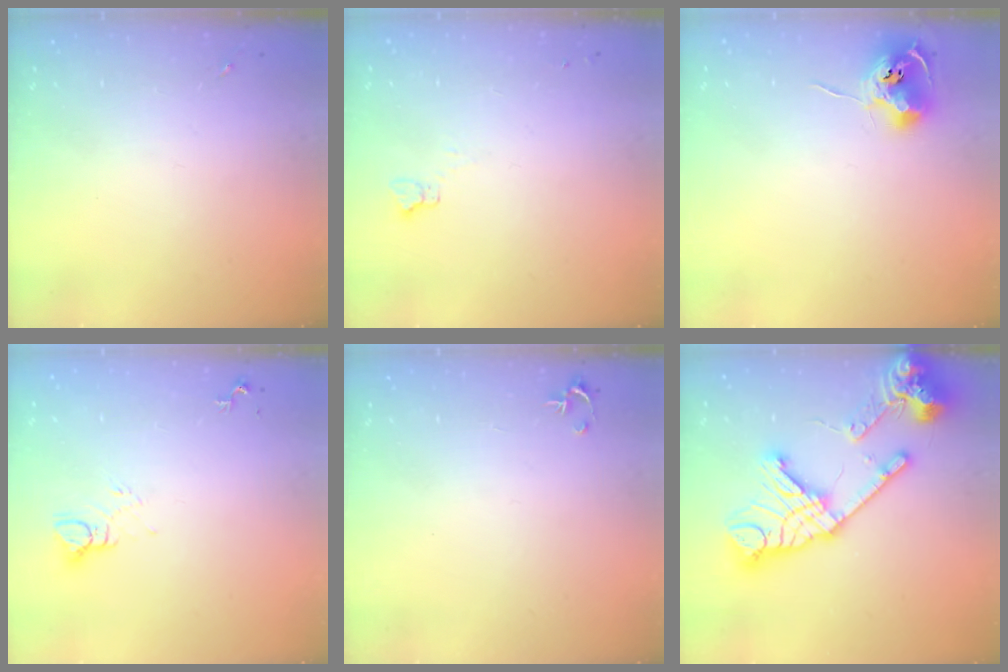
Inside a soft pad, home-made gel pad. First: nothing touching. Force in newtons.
{"total": 2.3, "press": 2.3, "slide": 0.2}
{"total": 9.9, "press": 9.8, "slide": 0.9}
{"total": 5.1, "press": 5.1, "slide": 0.5}
{"total": 2.5, "press": 2.5, "slide": 0.2}
{"total": 26.8, "press": 26.6, "slide": 3.3}